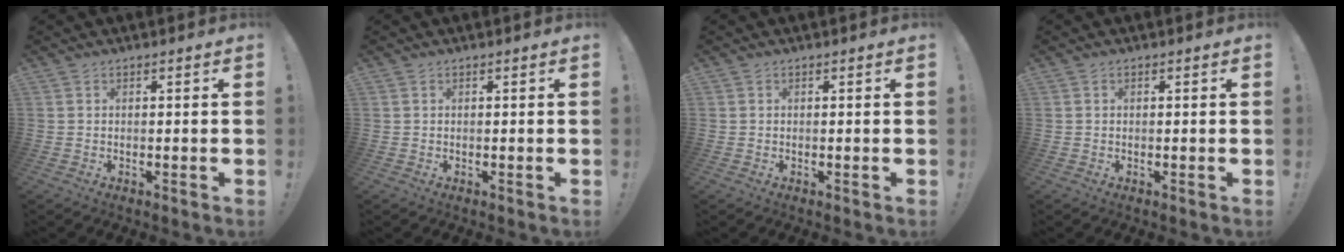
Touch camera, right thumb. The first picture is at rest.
{"total": 0.0}
{"total": 0.0}
{"total": 0.0}